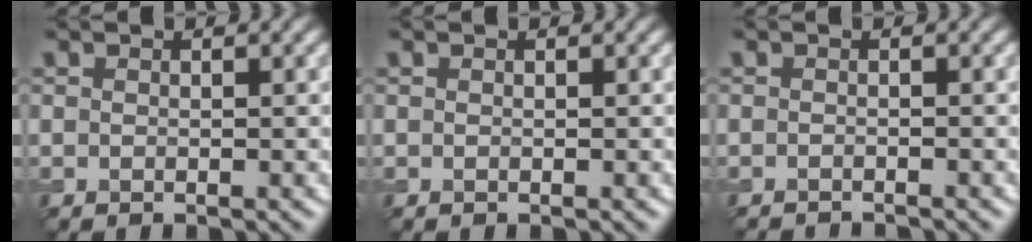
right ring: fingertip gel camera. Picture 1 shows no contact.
{"total": 0.0}
{"total": 2.0, "force": [-1.9, 0.2, 0.5], "torque": [-0.001, -0.009, -0.030]}